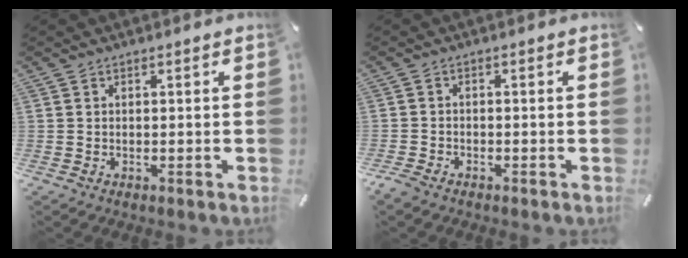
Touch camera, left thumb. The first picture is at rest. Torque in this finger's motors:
{"motor_torque": [-0.06, 0.41, 0.96, 0.92, 0.16]}